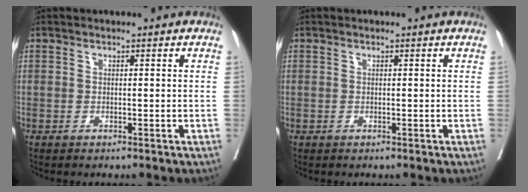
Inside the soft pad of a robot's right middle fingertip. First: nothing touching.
{"total": 0.0}